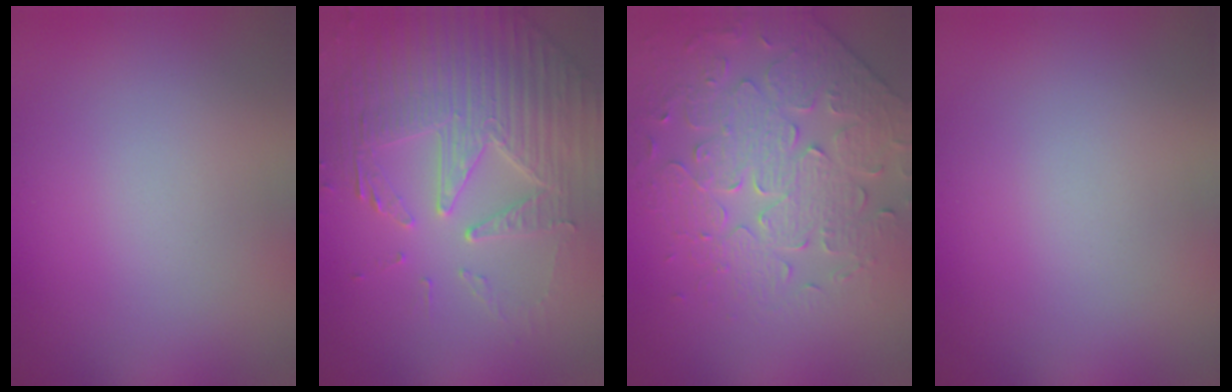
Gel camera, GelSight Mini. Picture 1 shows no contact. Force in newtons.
{"total": 5.9, "press": 4.7, "slide": 3.6}
{"total": 4.6, "press": 4.6, "slide": 0.5}
{"total": 0.0}